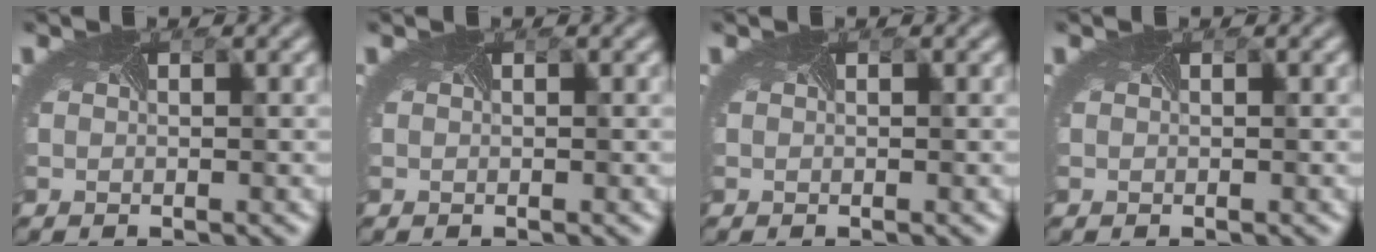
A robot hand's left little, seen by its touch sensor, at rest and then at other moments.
{"total": 0.0}
{"total": 0.0}
{"total": 0.0}